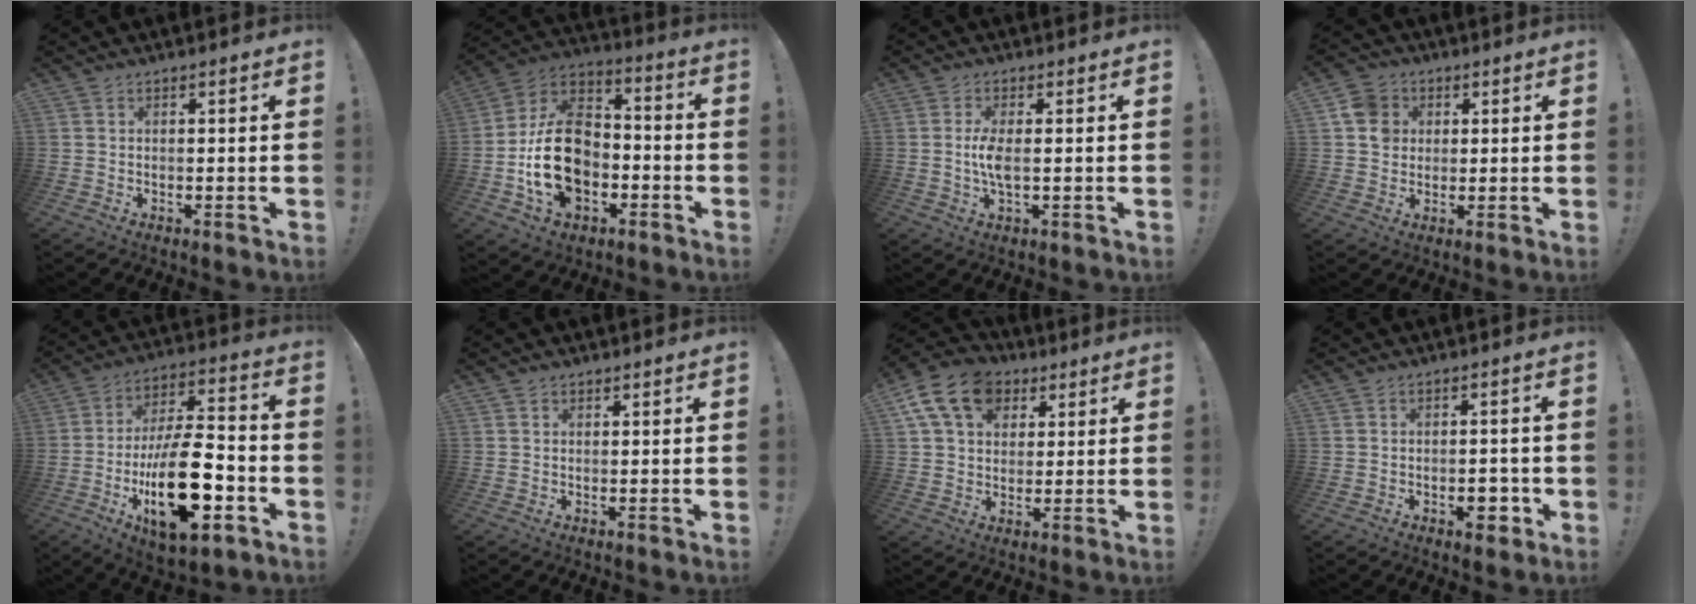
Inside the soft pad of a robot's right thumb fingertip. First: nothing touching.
{"total": 20.7, "force": [-4.6, 14.8, 13.7], "torque": [-0.239, 0.039, -0.064]}
{"total": 5.2, "force": [-0.2, 1.5, 4.9], "torque": [-0.097, -0.007, -0.009]}
{"total": 8.0, "force": [2.2, 7.2, 2.8], "torque": [-0.033, -0.002, 0.045]}
{"total": 24.4, "force": [-7.3, 10.3, 20.9], "torque": [-0.381, 0.042, -0.109]}
{"total": 0.8, "force": [0.6, 0.6, 0.2], "torque": [-0.004, 0.001, 0.010]}
{"total": 15.8, "force": [6.5, 11.7, 8.4], "torque": [-0.140, -0.018, 0.124]}
{"total": 4.3, "force": [-1.9, 2.6, 2.9], "torque": [-0.026, 0.005, -0.034]}